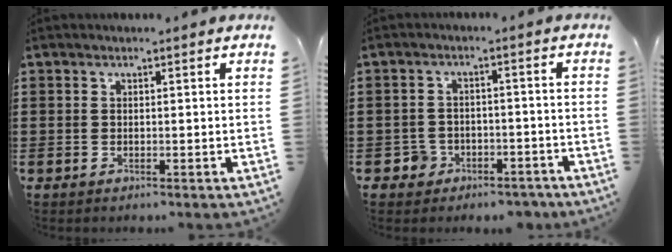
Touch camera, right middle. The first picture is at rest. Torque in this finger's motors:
{"motor_torque": [-0.05, -0.08, 0.11, 0.00]}